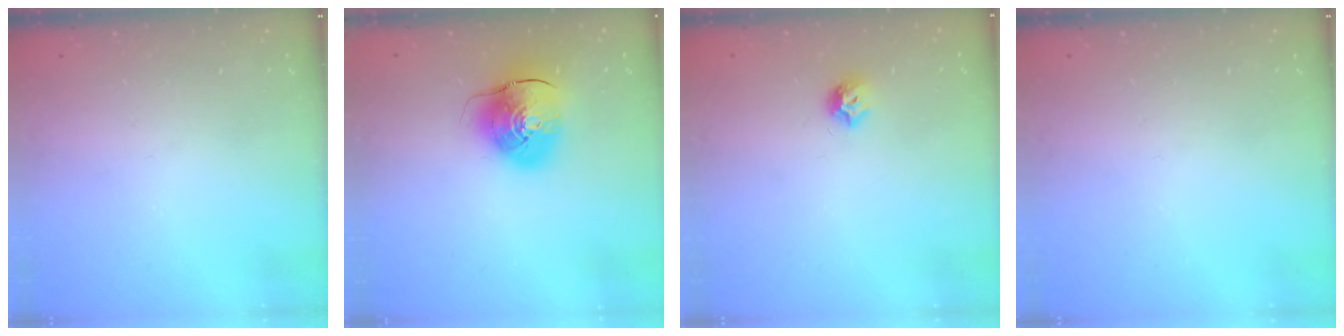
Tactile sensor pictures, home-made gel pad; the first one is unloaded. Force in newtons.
{"total": 11.8, "press": 11.7, "slide": 1.9}
{"total": 6.4, "press": 6.4, "slide": 0.3}
{"total": 0.0}